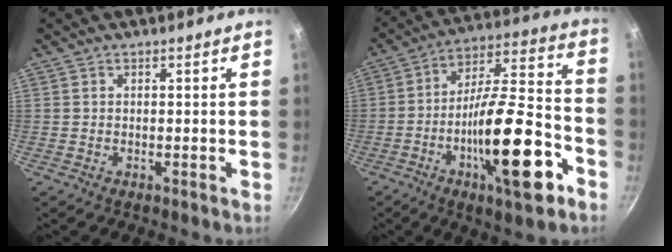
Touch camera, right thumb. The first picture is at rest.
{"total": 21.4, "force": [-8.6, 6.6, 18.5], "torque": [-0.275, 0.052, -0.140]}